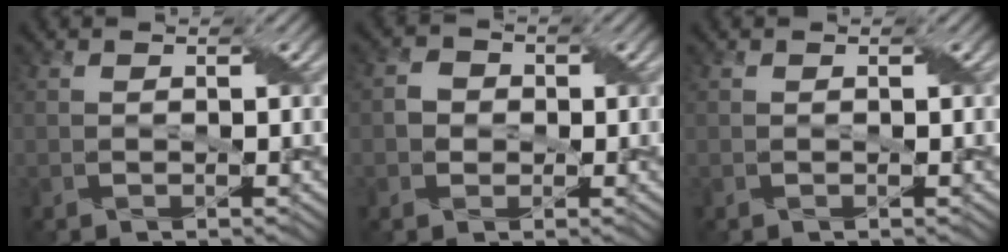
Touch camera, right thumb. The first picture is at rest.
{"total": 2.3, "force": [-0.2, 2.2, 0.7], "torque": [-0.017, 0.001, -0.007]}
{"total": 0.0}